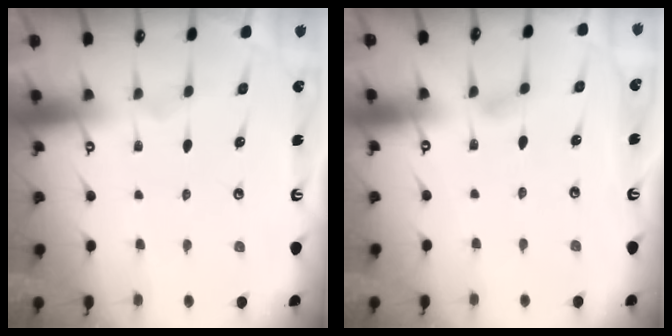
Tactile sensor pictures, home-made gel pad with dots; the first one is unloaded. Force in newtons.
{"total": 2.2, "press": 2.2, "slide": 0.3}